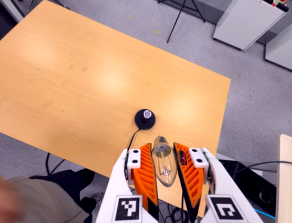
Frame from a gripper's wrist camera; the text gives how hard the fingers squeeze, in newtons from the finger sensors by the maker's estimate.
{"total": 18.7, "left": 20.2, "right": 17.1}